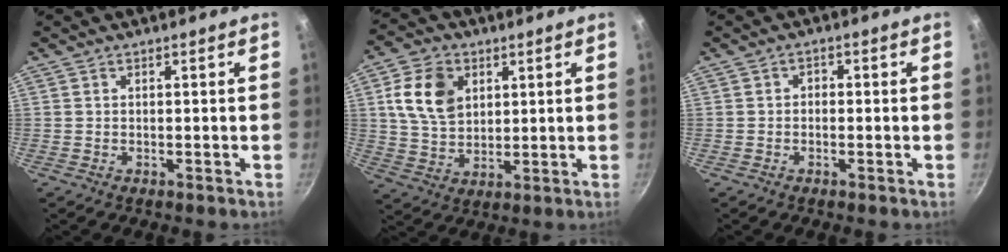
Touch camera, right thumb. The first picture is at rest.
{"total": 11.5, "force": [3.5, 8.3, 7.1], "torque": [-0.106, -0.007, 0.066]}
{"total": 1.5, "force": [-0.4, 1.2, 0.8], "torque": [-0.014, 0.008, -0.009]}